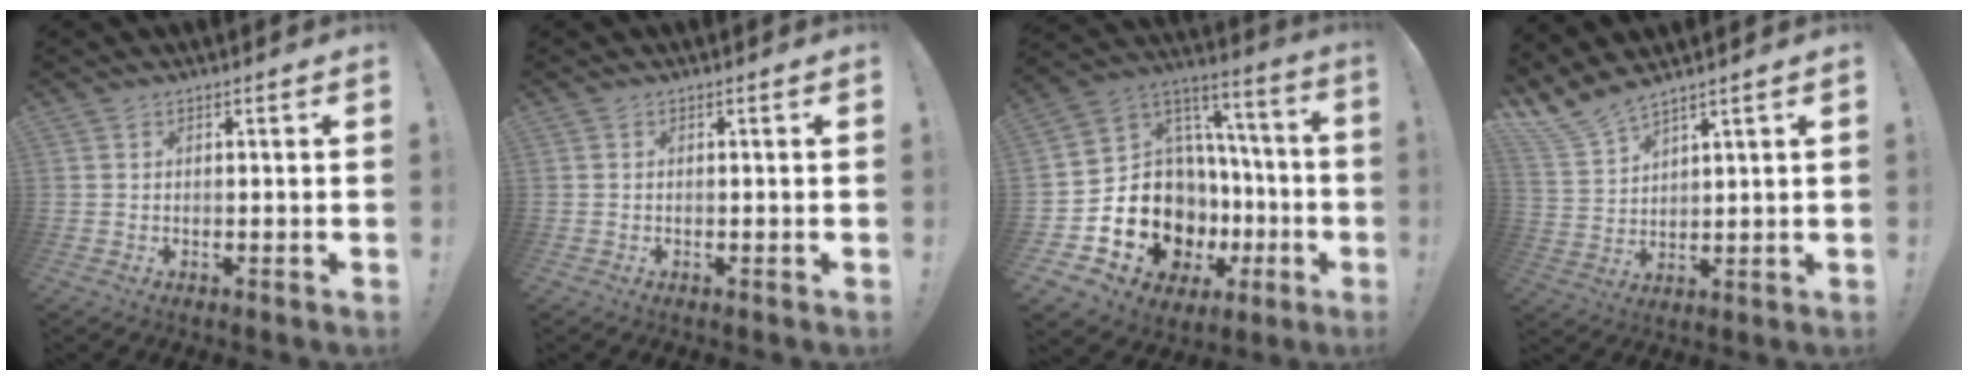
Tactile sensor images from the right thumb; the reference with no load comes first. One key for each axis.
{"total": 0.0}
{"total": 16.0, "fx": -6.6, "fy": 12.6, "fz": 7.2, "tx": -0.107, "ty": 0.015, "tz": -0.072}
{"total": 7.0, "fx": 6.3, "fy": 1.1, "fz": 2.9, "tx": -0.079, "ty": -0.036, "tz": 0.121}